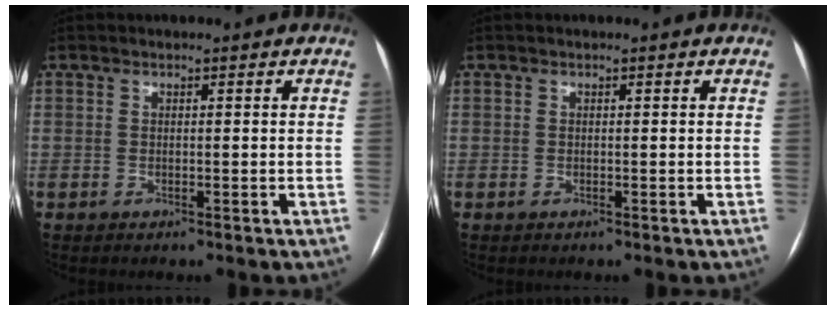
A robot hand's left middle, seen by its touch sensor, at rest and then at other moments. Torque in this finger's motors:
{"motor_torque": [-0.02, -0.03, -0.10, -0.01]}